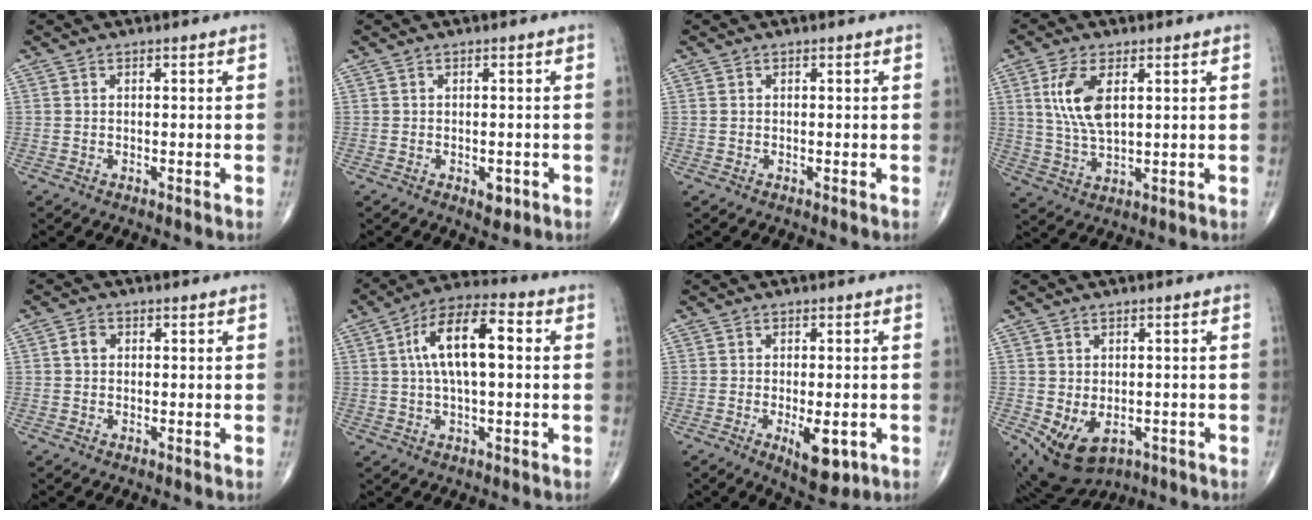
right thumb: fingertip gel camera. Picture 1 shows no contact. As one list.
[{"total": 2.2, "force": [-0.7, 1.3, 1.6], "torque": [-0.013, -0.001, -0.006]}, {"total": 0.0}, {"total": 9.2, "force": [2.7, 4.2, 7.7], "torque": [-0.156, -0.015, 0.055]}, {"total": 2.0, "force": [0.3, 1.6, 1.2], "torque": [-0.019, 0.006, 0.003]}, {"total": 13.1, "force": [2.0, 5.4, 11.7], "torque": [-0.205, 0.023, 0.026]}, {"total": 7.2, "force": [-2.3, 3.0, 6.1], "torque": [-0.082, -0.010, -0.024]}, {"total": 8.7, "force": [-2.6, 5.9, 5.8], "torque": [-0.084, -0.004, -0.022]}]